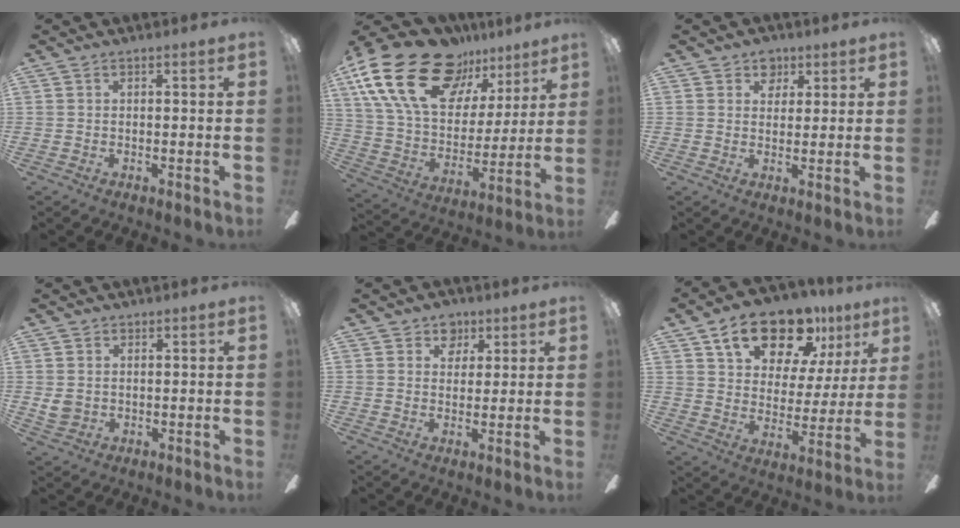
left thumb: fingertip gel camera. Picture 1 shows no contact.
{"total": 25.5, "force": [15.3, 13.6, 15.2], "torque": [-0.285, -0.081, 0.281]}
{"total": 4.7, "force": [3.0, 3.4, 1.1], "torque": [-0.002, -0.010, 0.050]}
{"total": 3.3, "force": [1.3, 2.9, 0.9], "torque": [-0.005, -0.003, 0.023]}
{"total": 5.3, "force": [3.5, 3.8, 1.3], "torque": [-0.008, -0.011, 0.059]}
{"total": 19.4, "force": [12.5, 10.0, 11.0], "torque": [-0.165, -0.065, 0.215]}